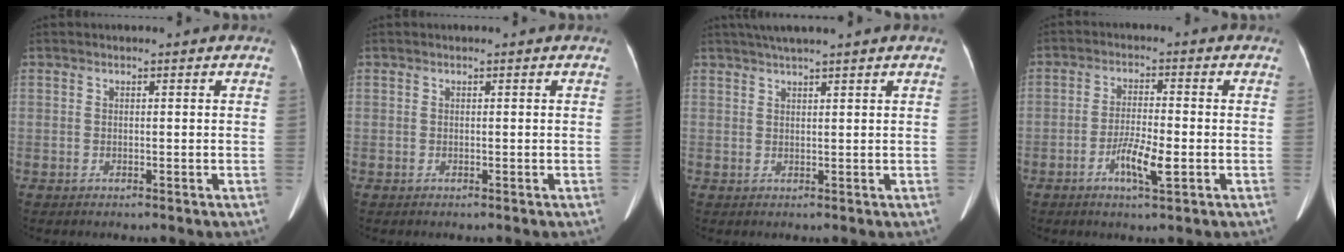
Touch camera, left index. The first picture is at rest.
{"total": 0.0}
{"total": 4.7, "force": [3.8, -0.8, 2.7], "torque": [-0.043, 0.026, 0.067]}
{"total": 5.5, "force": [-2.1, 0.8, 5.0], "torque": [-0.096, -0.004, -0.037]}